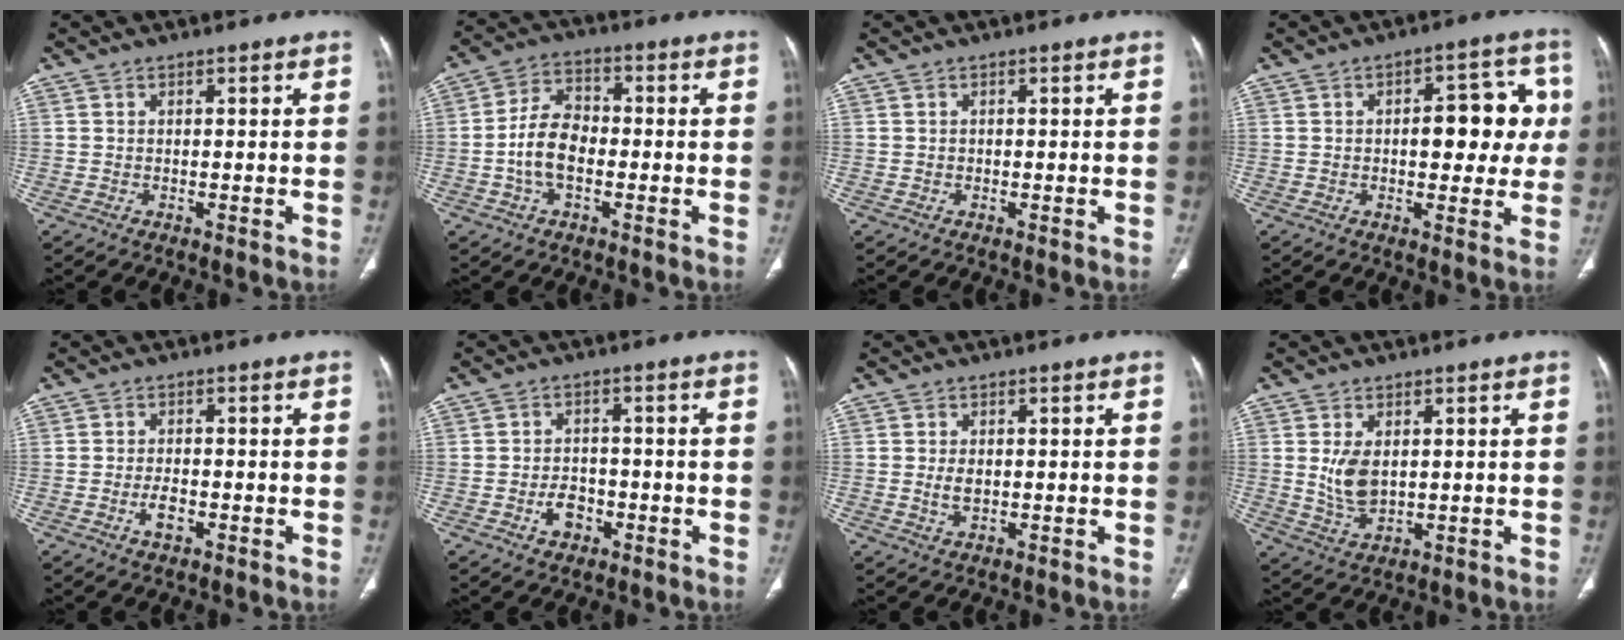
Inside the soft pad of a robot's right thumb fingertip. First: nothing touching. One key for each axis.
{"total": 9.0, "fx": -1.7, "fy": 5.7, "fz": 6.7, "tx": -0.121, "ty": 0.024, "tz": -0.041}
{"total": 0.0}
{"total": 11.8, "fx": 1.1, "fy": 6.3, "fz": 9.9, "tx": -0.077, "ty": 0.022, "tz": 0.012}
{"total": 3.0, "fx": -1.1, "fy": 1.5, "fz": 2.3, "tx": -0.038, "ty": 0.004, "tz": -0.020}
{"total": 4.6, "fx": -1.8, "fy": 3.5, "fz": 2.4, "tx": -0.019, "ty": 0.018, "tz": -0.029}
{"total": 2.9, "fx": 0.0, "fy": 1.9, "fz": 2.2, "tx": -0.040, "ty": -0.003, "tz": 0.003}
{"total": 6.1, "fx": 1.0, "fy": 3.6, "fz": 4.8, "tx": -0.089, "ty": -0.013, "tz": 0.029}